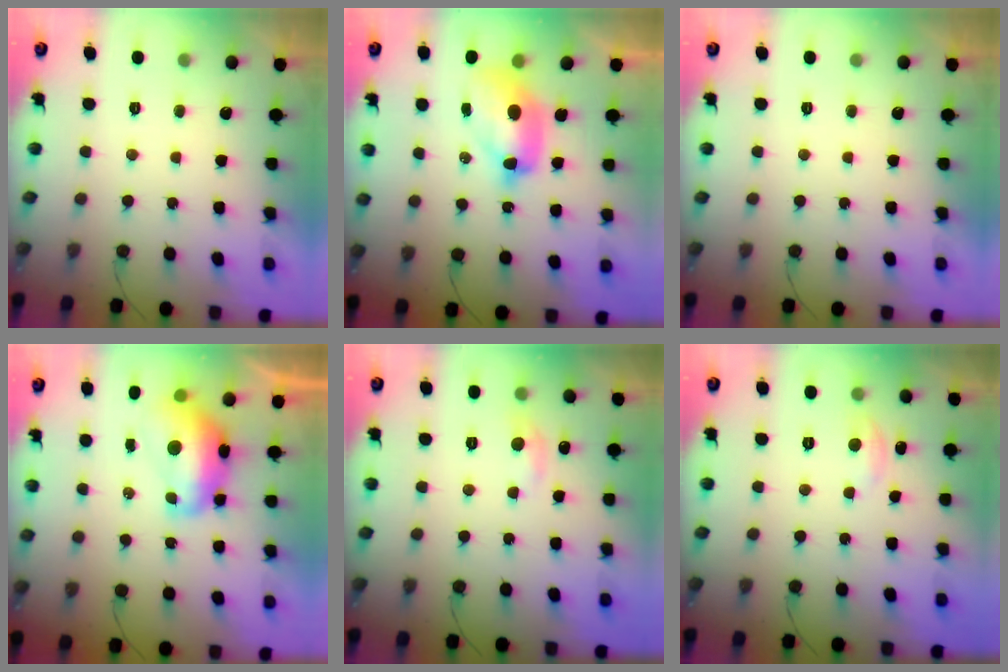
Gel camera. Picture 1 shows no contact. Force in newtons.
{"total": 11.1, "press": 11.0, "slide": 1.2}
{"total": 0.0}
{"total": 12.5, "press": 12.5, "slide": 1.2}
{"total": 6.4, "press": 6.4, "slide": 0.9}
{"total": 2.7, "press": 2.7, "slide": 0.3}